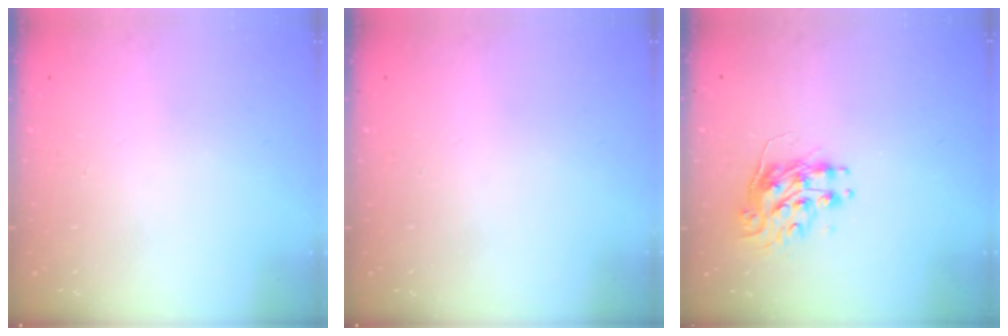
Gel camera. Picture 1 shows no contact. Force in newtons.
{"total": 0.0}
{"total": 8.8, "press": 8.8, "slide": 0.3}